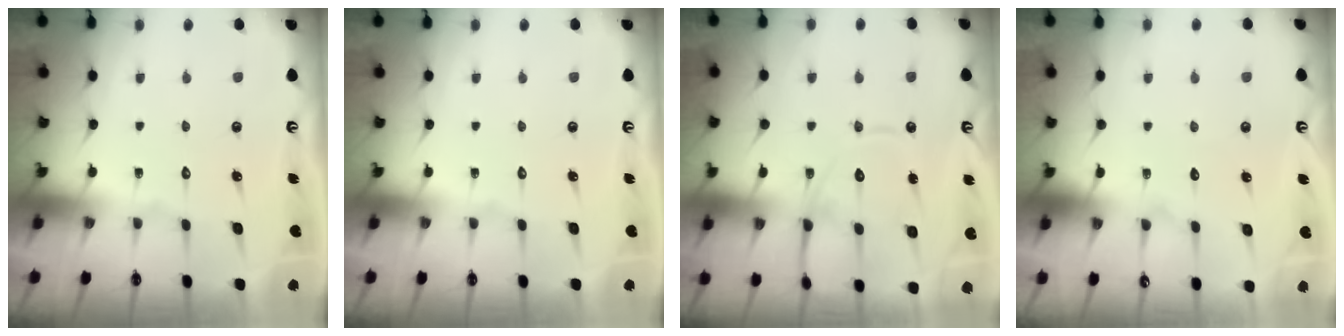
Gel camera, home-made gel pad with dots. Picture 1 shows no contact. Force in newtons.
{"total": 0.0}
{"total": 13.3, "press": 13.2, "slide": 1.0}
{"total": 5.0, "press": 5.0, "slide": 0.5}